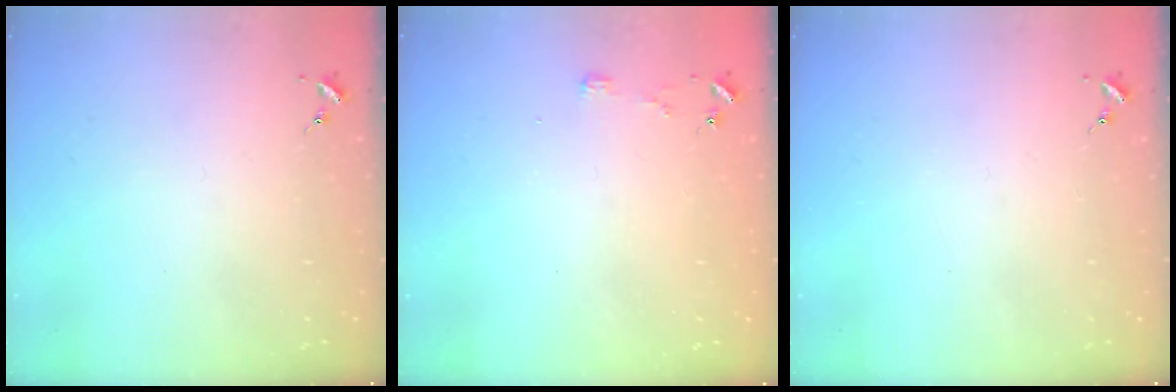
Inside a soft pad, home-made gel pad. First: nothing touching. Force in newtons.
{"total": 2.8, "press": 2.8, "slide": 0.2}
{"total": 0.0}